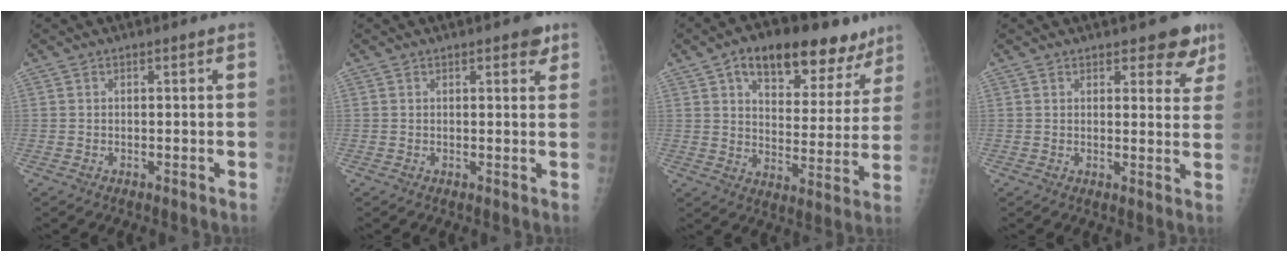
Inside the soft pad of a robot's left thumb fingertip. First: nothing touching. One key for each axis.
{"total": 2.7, "fx": 1.7, "fy": 1.1, "fz": 1.9, "tx": -0.011, "ty": -0.005, "tz": 0.017}
{"total": 20.1, "fx": 12.6, "fy": 10.2, "fz": 11.9, "tx": -0.120, "ty": -0.028, "tz": 0.188}
{"total": 6.0, "fx": 4.3, "fy": 2.7, "fz": 3.1, "tx": 0.000, "ty": -0.023, "tz": 0.049}